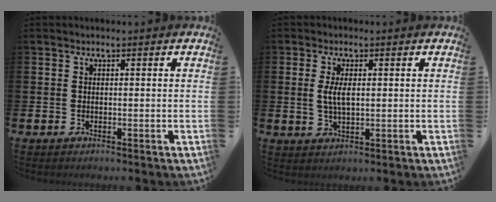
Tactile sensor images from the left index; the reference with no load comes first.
{"total": 3.3, "force": [0.7, 1.3, 3.0], "torque": [-0.061, 0.006, 0.009]}